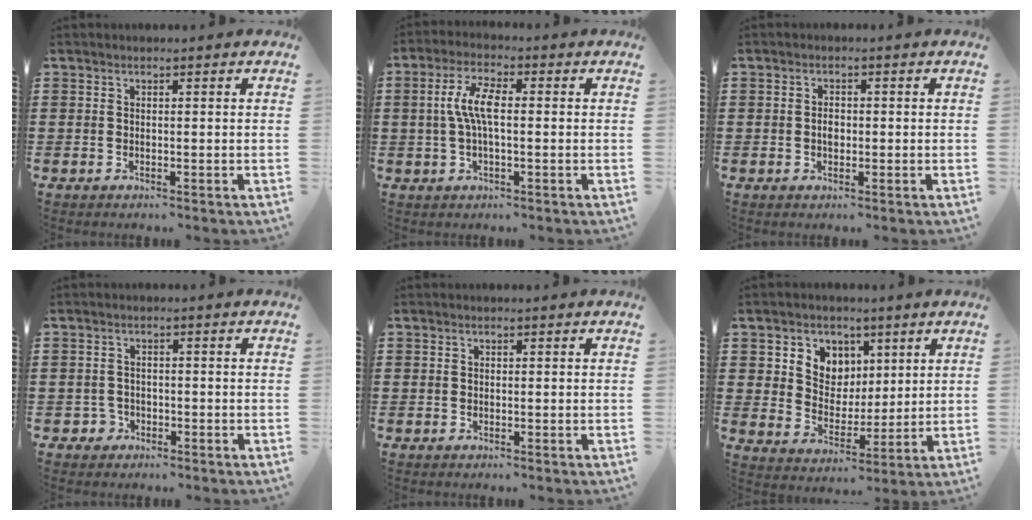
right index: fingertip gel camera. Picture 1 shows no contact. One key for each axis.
{"total": 5.8, "fx": 0.2, "fy": 1.9, "fz": 5.5, "tx": -0.120, "ty": 0.001, "tz": -0.004}
{"total": 1.9, "fx": -0.2, "fy": 1.2, "fz": 1.5, "tx": -0.030, "ty": 0.005, "tz": -0.004}
{"total": 1.7, "fx": -1.0, "fy": 1.4, "fz": 0.2, "tx": -0.009, "ty": 0.000, "tz": -0.024}
{"total": 0.0}
{"total": 5.6, "fx": 3.0, "fy": 4.7, "fz": 0.3, "tx": -0.031, "ty": -0.001, "tz": 0.052}